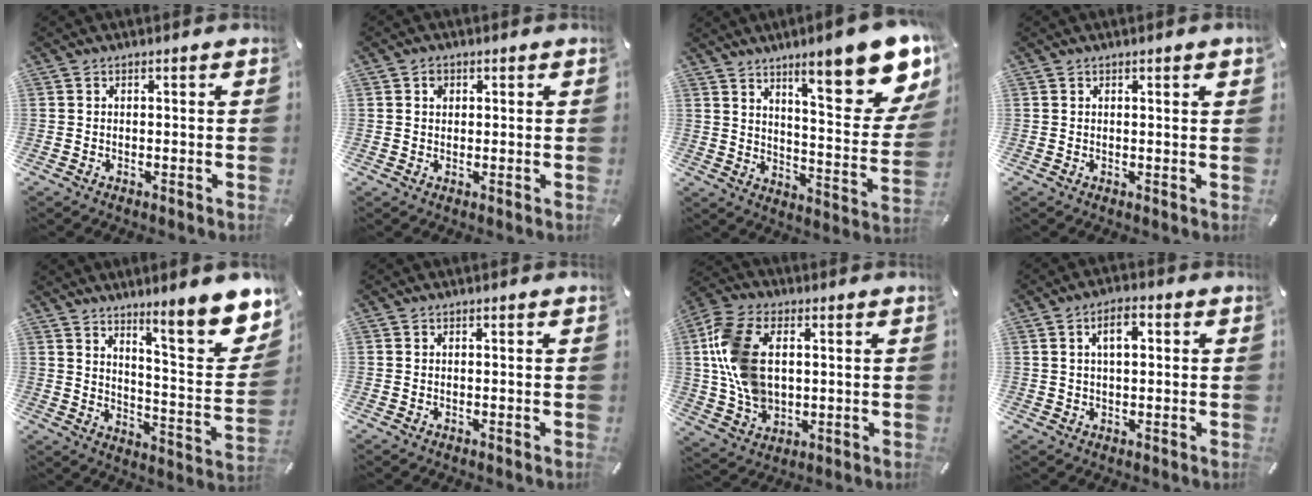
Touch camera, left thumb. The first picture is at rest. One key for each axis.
{"total": 1.8, "fx": 0.4, "fy": 1.6, "fz": 0.6, "tx": 0.001, "ty": 0.000, "tz": 0.003}
{"total": 21.0, "fx": 13.3, "fy": 6.2, "fz": 15.1, "tx": -0.199, "ty": -0.100, "tz": 0.211}
{"total": 1.0, "fx": 0.5, "fy": 0.1, "fz": 0.9, "tx": -0.017, "ty": 0.000, "tz": 0.009}
{"total": 14.8, "fx": 10.9, "fy": 3.6, "fz": 9.3, "tx": -0.121, "ty": -0.099, "tz": 0.177}
{"total": 0.0}
{"total": 14.0, "fx": 1.9, "fy": 9.7, "fz": 9.9, "tx": -0.226, "ty": 0.008, "tz": 0.034}
{"total": 5.2, "fx": 1.4, "fy": 2.8, "fz": 4.2, "tx": -0.071, "ty": 0.004, "tz": 0.018}